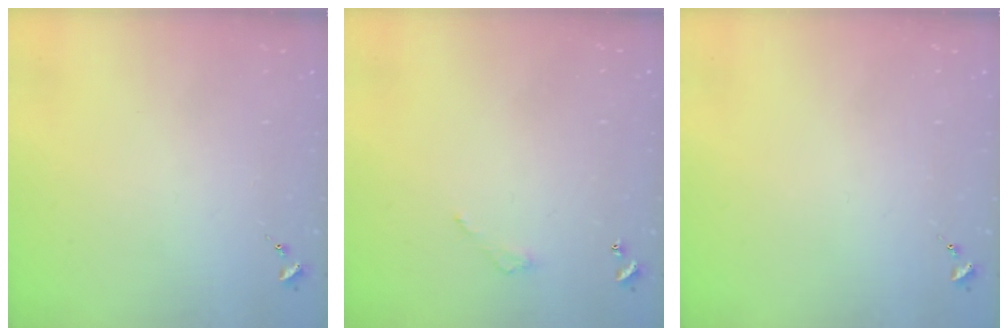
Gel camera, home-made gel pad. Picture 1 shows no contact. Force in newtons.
{"total": 3.1, "press": 3.0, "slide": 0.3}
{"total": 0.0}